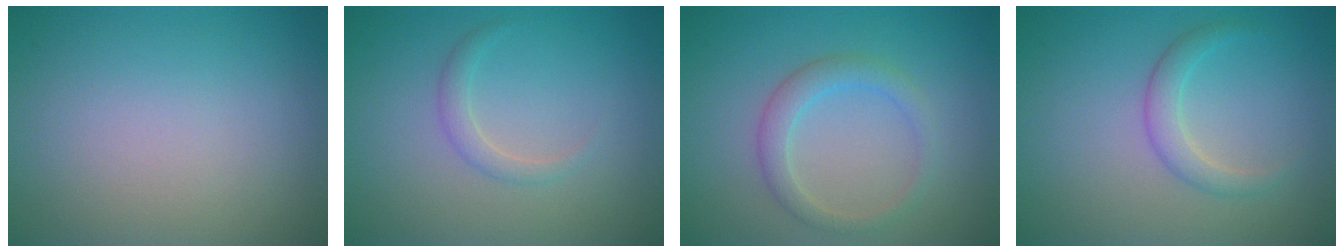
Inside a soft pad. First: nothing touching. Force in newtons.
{"total": 1.3, "press": 1.2, "slide": 0.1}
{"total": 2.4, "press": 2.4, "slide": 0.1}
{"total": 2.0, "press": 2.0, "slide": 0.0}